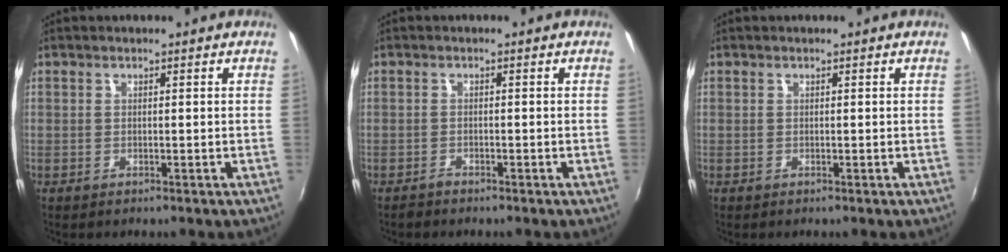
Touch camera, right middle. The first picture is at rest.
{"total": 1.2, "force": [-1.2, 0.3, 0.1], "torque": [-0.005, -0.001, -0.022]}
{"total": 0.0}